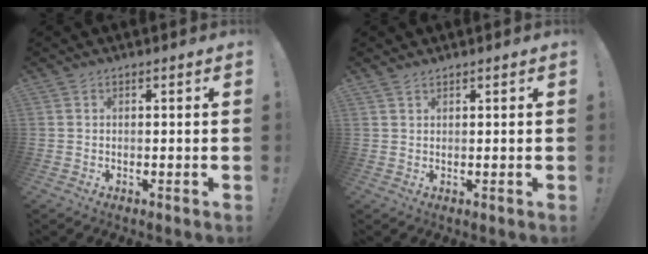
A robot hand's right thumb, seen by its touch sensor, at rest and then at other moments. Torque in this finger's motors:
{"motor_torque": [-0.12, -0.25, -0.01, -0.01, 0.04]}